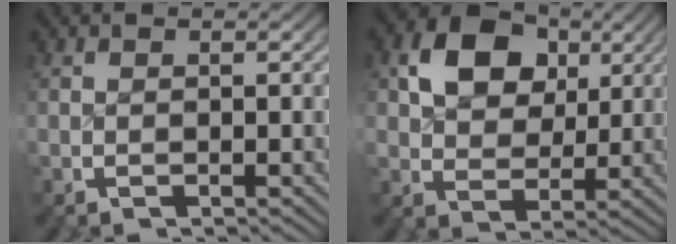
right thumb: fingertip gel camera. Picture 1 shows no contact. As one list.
[{"total": 9.4, "force": [2.7, 7.1, 5.4], "torque": [-0.107, -0.013, 0.050]}]